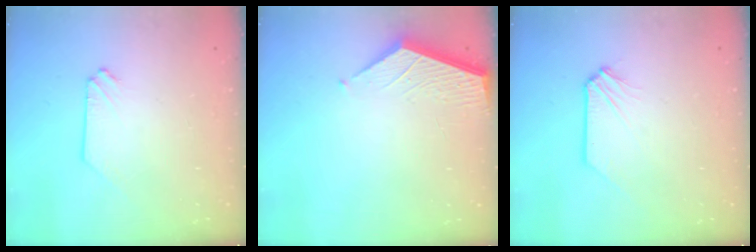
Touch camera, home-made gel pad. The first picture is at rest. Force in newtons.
{"total": 3.4, "press": 3.4, "slide": 0.3}
{"total": 0.0}